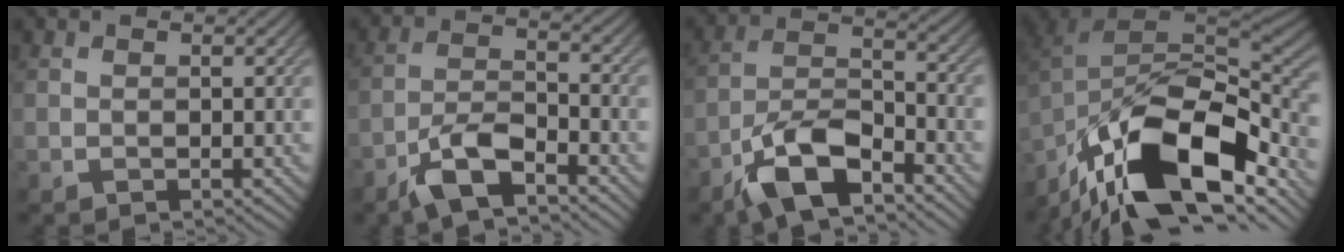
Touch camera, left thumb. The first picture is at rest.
{"total": 6.9, "force": [-5.0, 2.0, 4.3], "torque": [-0.086, 0.000, -0.106]}
{"total": 10.3, "force": [-7.0, 3.7, 6.6], "torque": [-0.117, 0.000, -0.150]}
{"total": 18.0, "force": [-10.5, 8.3, 11.9], "torque": [-0.246, -0.013, -0.179]}